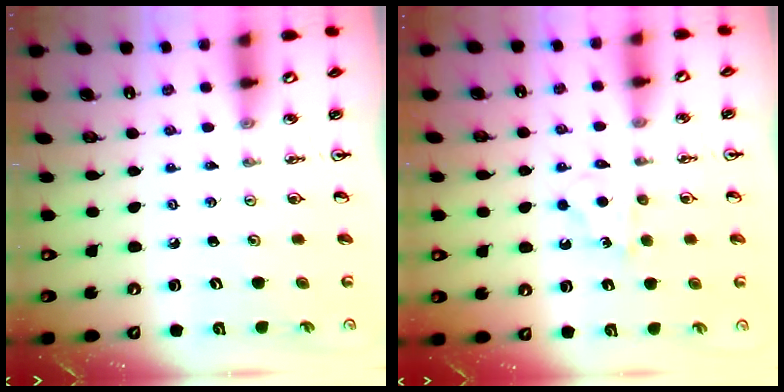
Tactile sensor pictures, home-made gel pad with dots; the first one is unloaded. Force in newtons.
{"total": 5.8, "press": 5.7, "slide": 0.8}